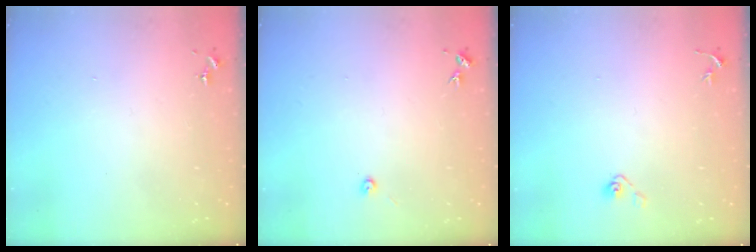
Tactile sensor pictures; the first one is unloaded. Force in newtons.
{"total": 2.0, "press": 2.0, "slide": 0.3}
{"total": 3.8, "press": 3.2, "slide": 2.0}